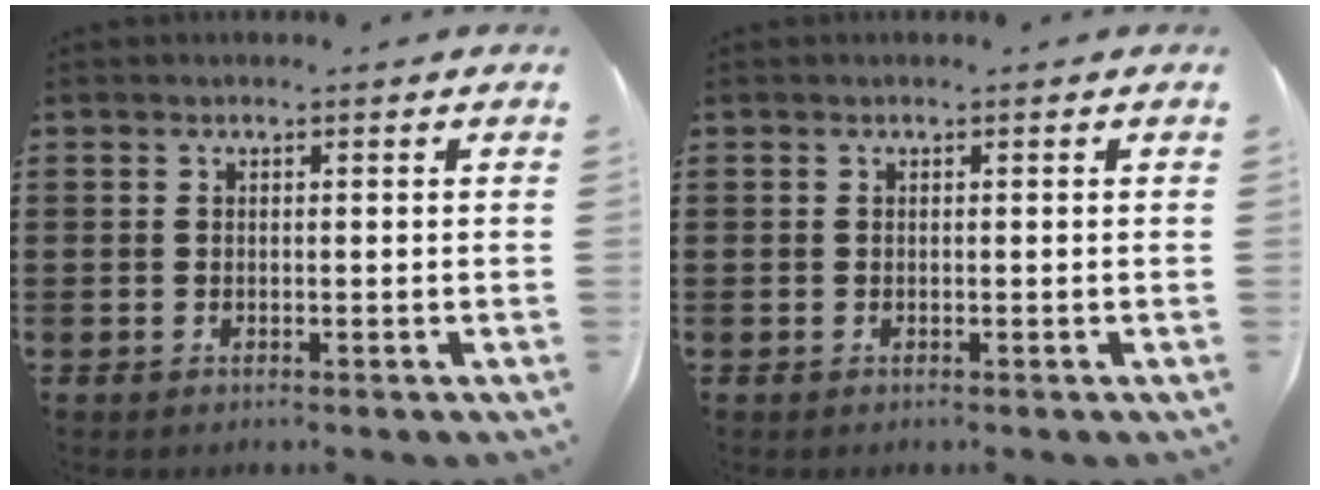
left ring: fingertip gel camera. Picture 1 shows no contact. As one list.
[{"total": 0.0}]